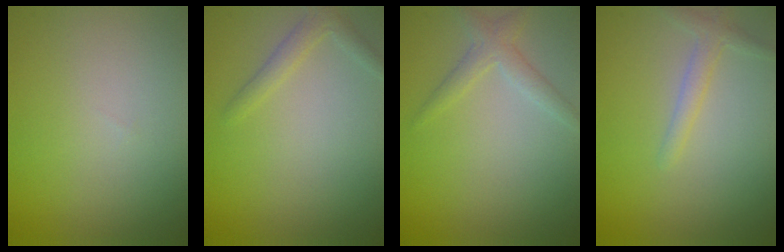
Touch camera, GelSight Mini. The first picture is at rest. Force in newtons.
{"total": 1.6, "press": 1.6, "slide": 0.1}
{"total": 1.8, "press": 1.8, "slide": 0.1}
{"total": 1.5, "press": 1.5, "slide": 0.1}